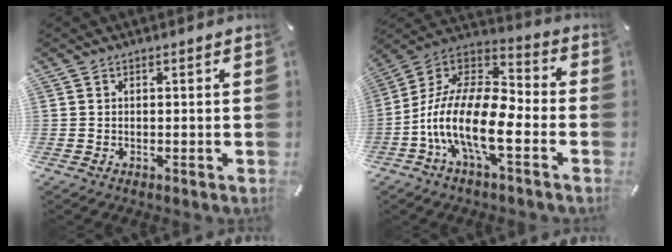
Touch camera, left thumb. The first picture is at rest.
{"total": 17.2, "force": [-7.9, 6.6, 13.8], "torque": [-0.301, 0.001, -0.145]}